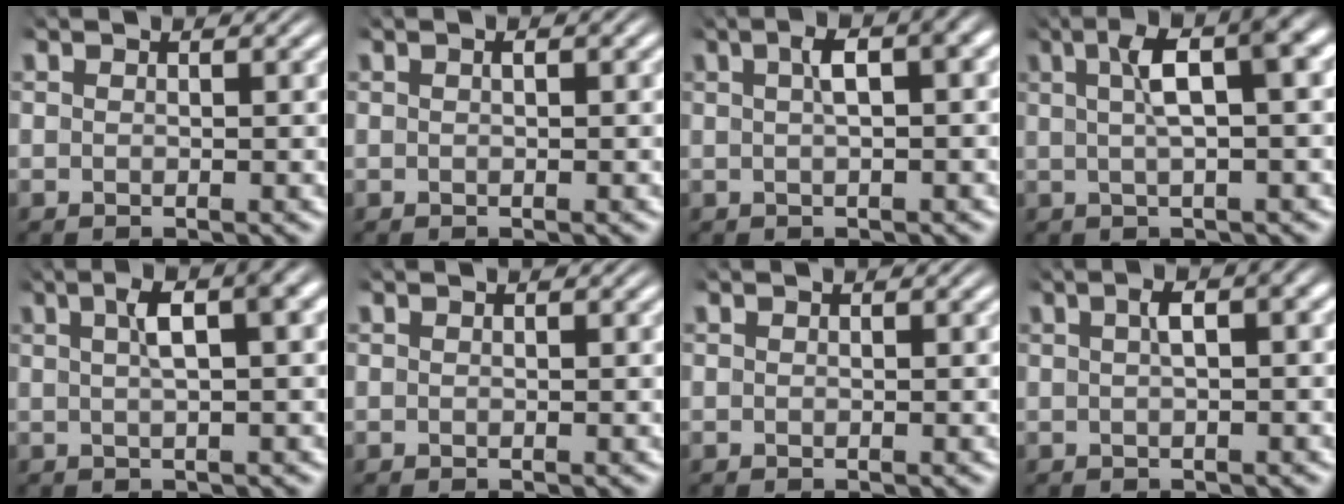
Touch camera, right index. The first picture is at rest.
{"total": 0.6, "force": [0.1, 0.3, 0.5], "torque": [-0.015, 0.002, 0.001]}
{"total": 2.8, "force": [0.4, 0.2, 2.7], "torque": [-0.037, 0.016, 0.004]}
{"total": 5.3, "force": [1.1, 0.6, 5.1], "torque": [-0.077, 0.023, 0.015]}
{"total": 3.6, "force": [0.8, 0.1, 3.5], "torque": [-0.049, 0.020, 0.010]}
{"total": 0.0}
{"total": 0.0}
{"total": 2.0, "force": [0.2, 0.2, 2.0], "torque": [-0.029, 0.013, 0.002]}